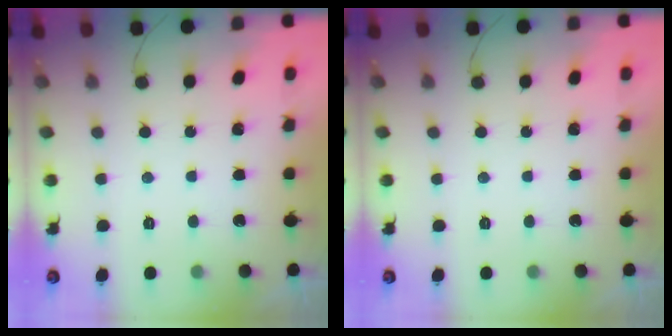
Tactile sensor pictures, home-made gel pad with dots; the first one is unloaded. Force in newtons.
{"total": 0.0}